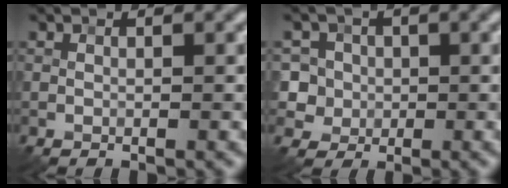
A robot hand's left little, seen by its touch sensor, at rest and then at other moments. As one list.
[{"total": 5.6, "force": [1.2, 5.2, 1.8], "torque": [-0.032, 0.032, -0.001]}]